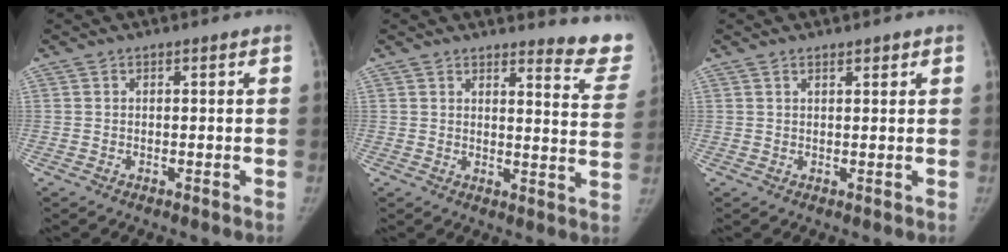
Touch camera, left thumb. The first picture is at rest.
{"total": 10.9, "force": [10.7, 1.7, 1.4], "torque": [0.020, -0.127, 0.092]}
{"total": 1.4, "force": [1.0, 0.4, 0.8], "torque": [-0.009, -0.006, 0.016]}